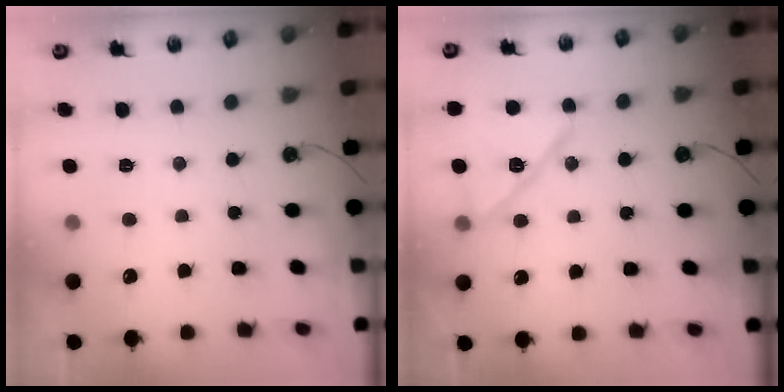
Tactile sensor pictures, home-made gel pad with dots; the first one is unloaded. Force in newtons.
{"total": 13.0, "press": 13.0, "slide": 1.0}